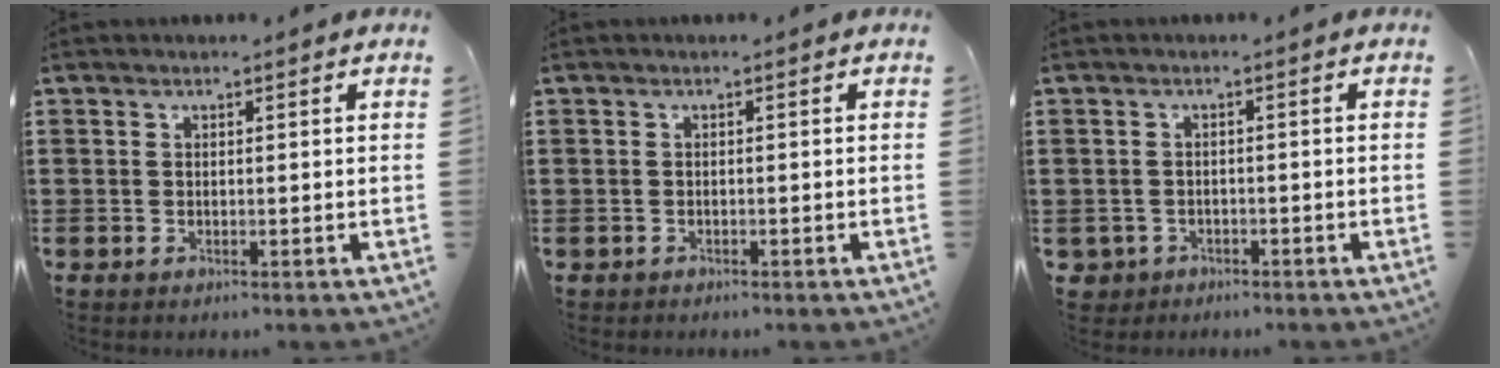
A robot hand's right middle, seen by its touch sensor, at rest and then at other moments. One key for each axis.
{"total": 0.6, "fx": -0.6, "fy": 0.2, "fz": -0.1, "tx": 0.000, "ty": 0.001, "tz": -0.013}
{"total": 1.7, "fx": -1.4, "fy": 1.0, "fz": -0.1, "tx": -0.007, "ty": -0.002, "tz": -0.032}